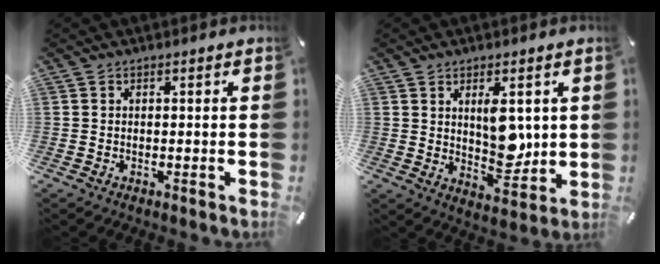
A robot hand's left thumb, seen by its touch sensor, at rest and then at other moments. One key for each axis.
{"total": 8.8, "fx": 2.2, "fy": 5.2, "fz": 6.8, "tx": -0.088, "ty": -0.013, "tz": 0.037}